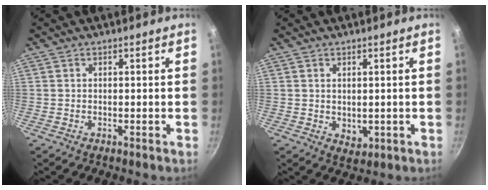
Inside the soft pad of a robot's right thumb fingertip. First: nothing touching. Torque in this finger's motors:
{"motor_torque": [-0.54, 0.06, -0.08, -0.02, -0.04]}